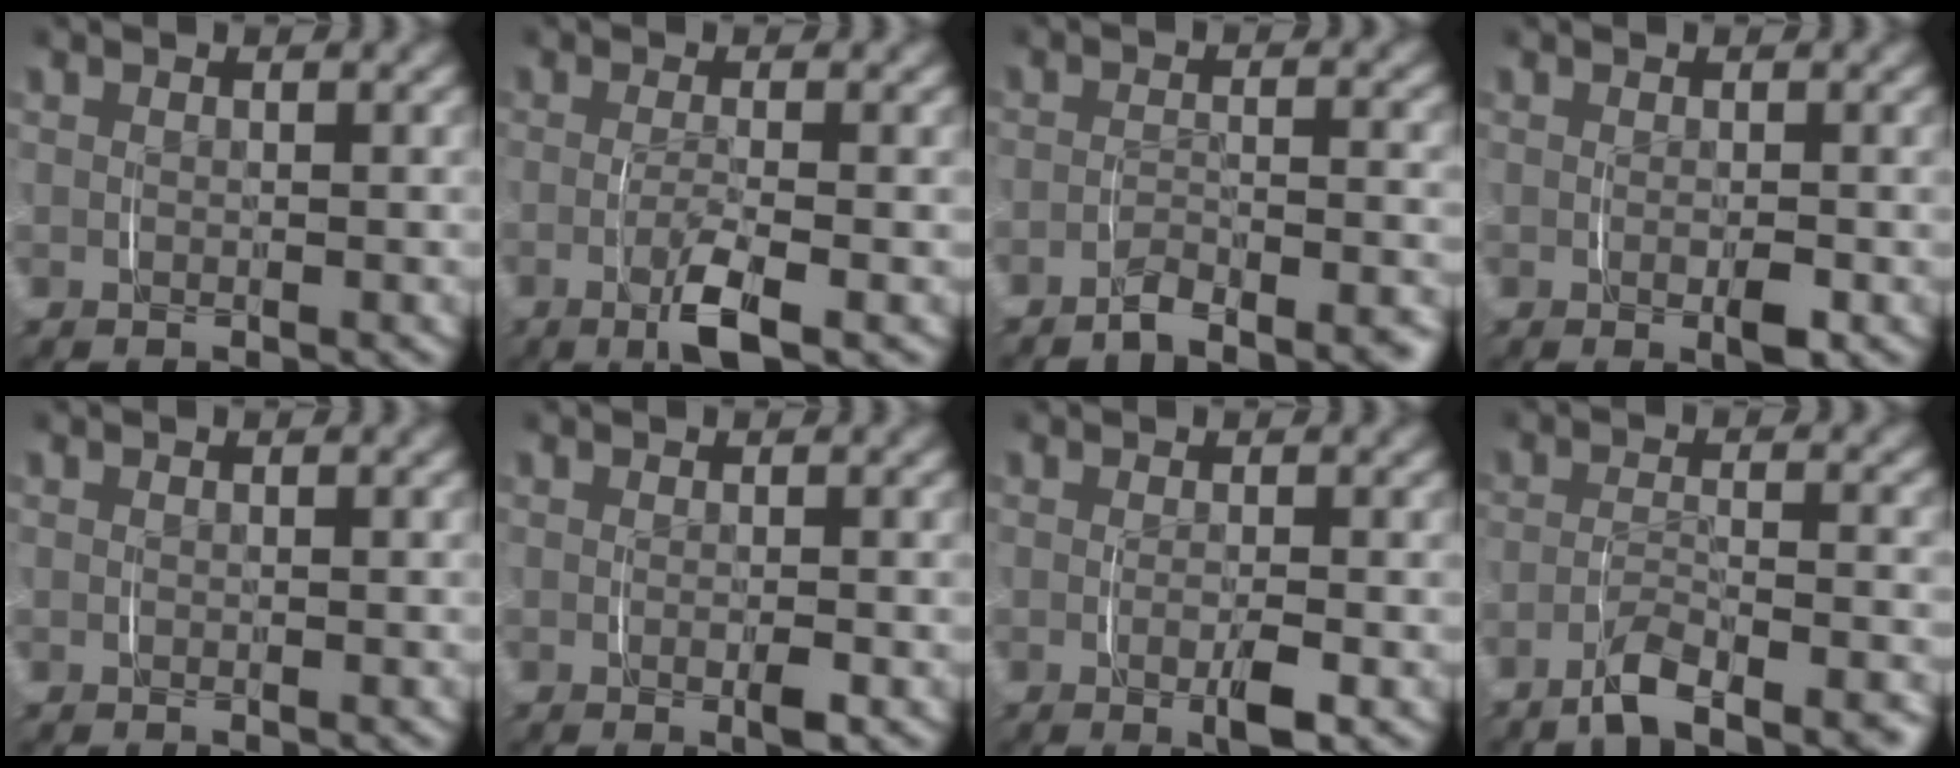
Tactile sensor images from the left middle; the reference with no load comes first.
{"total": 3.4, "force": [-1.2, 0.4, 3.1], "torque": [-0.058, -0.011, -0.019]}
{"total": 3.1, "force": [-2.8, 0.5, 1.3], "torque": [-0.019, 0.005, -0.054]}
{"total": 1.4, "force": [-0.4, 0.3, 1.3], "torque": [-0.021, -0.003, -0.005]}
{"total": 0.0}
{"total": 1.1, "force": [-0.3, 0.1, 1.1], "torque": [-0.017, -0.001, -0.004]}
{"total": 2.1, "force": [-0.6, 0.3, 2.0], "torque": [-0.034, -0.005, -0.007]}
{"total": 3.8, "force": [-3.2, 0.6, 2.1], "torque": [-0.036, 0.001, -0.057]}